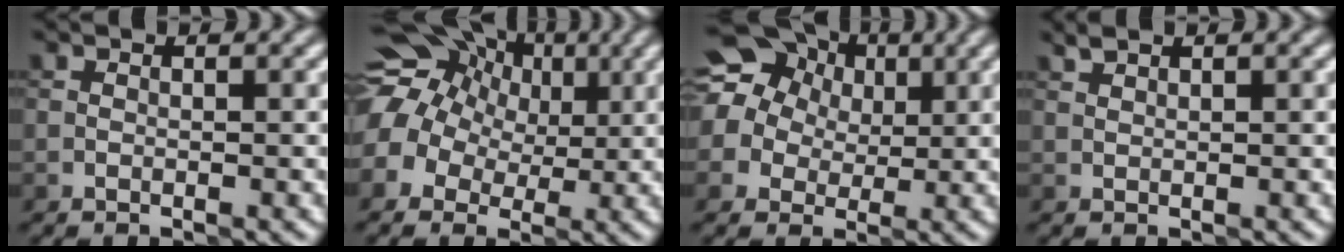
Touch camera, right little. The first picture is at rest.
{"total": 13.4, "force": [4.5, 10.5, 7.0], "torque": [-0.143, 0.050, 0.049]}
{"total": 15.0, "force": [6.0, 12.4, 5.9], "torque": [-0.135, 0.047, 0.087]}
{"total": 0.7, "force": [0.7, 0.0, 0.0], "torque": [0.002, 0.005, 0.016]}